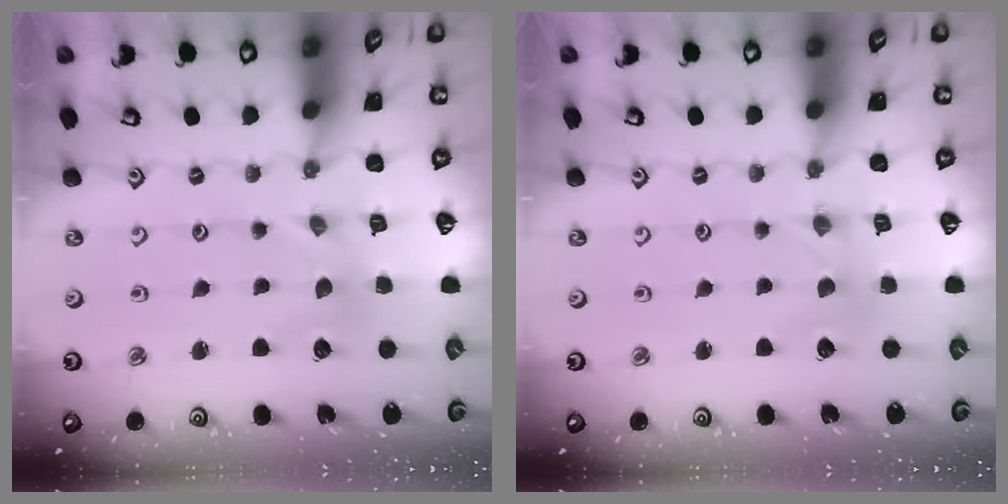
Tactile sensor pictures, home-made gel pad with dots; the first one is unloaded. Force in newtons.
{"total": 0.0}